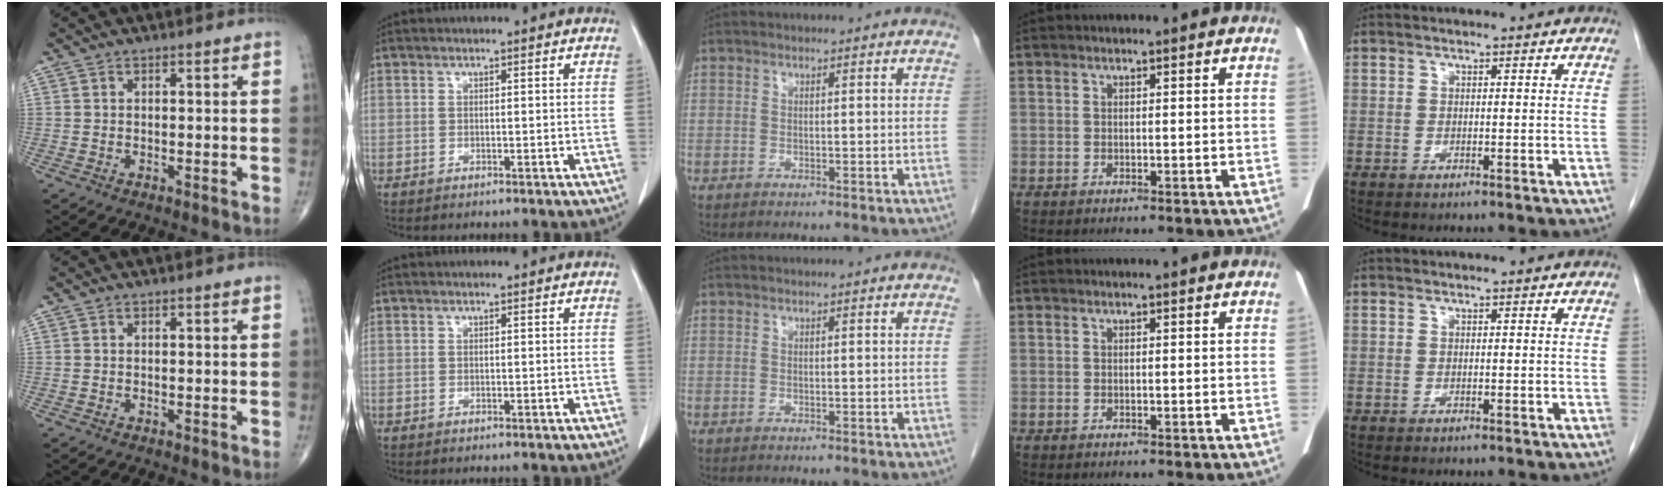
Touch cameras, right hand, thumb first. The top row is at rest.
{}